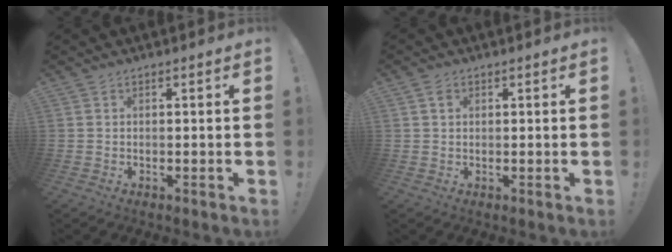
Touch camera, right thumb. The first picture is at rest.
{"total": 1.5, "force": [0.7, 1.1, 0.8], "torque": [-0.015, 0.003, 0.013]}